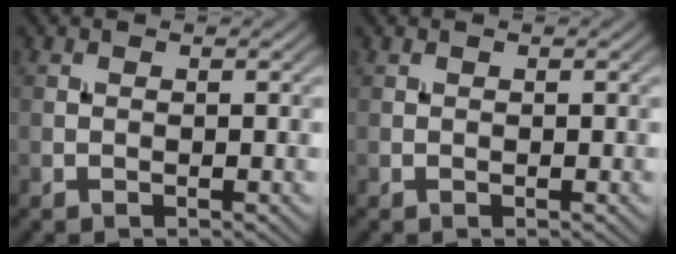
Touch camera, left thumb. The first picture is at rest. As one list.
[{"total": 0.0}]